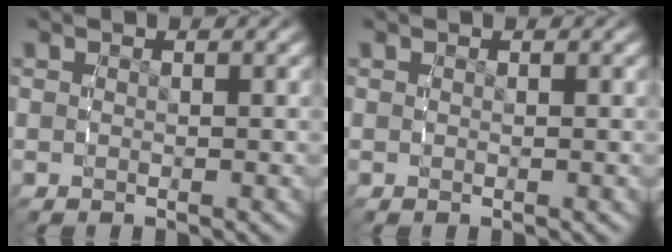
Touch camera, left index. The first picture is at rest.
{"total": 0.0}